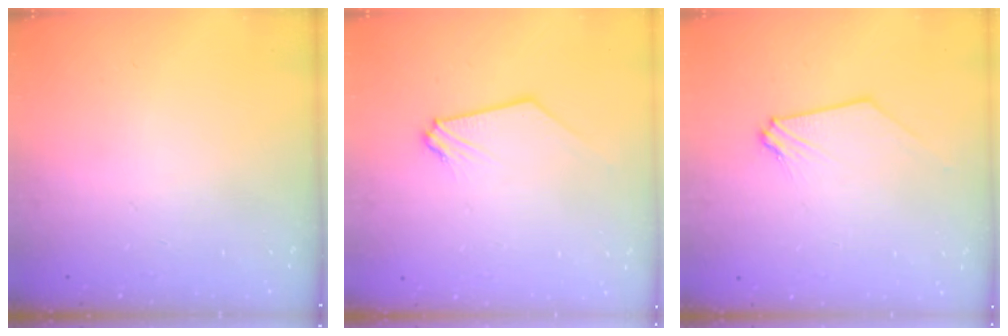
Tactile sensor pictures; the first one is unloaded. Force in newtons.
{"total": 0.9, "press": 0.9, "slide": 0.2}
{"total": 0.0}